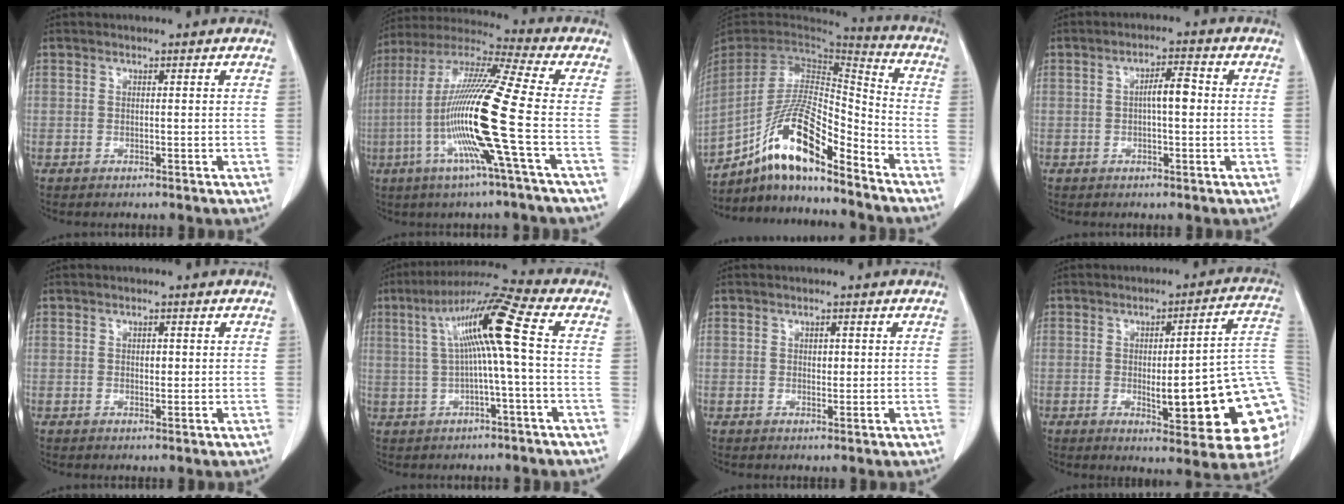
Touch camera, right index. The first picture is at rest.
{"total": 17.3, "force": [-4.2, -1.7, 16.7], "torque": [-0.332, -0.011, -0.097]}
{"total": 15.6, "force": [-10.6, 2.7, 11.1], "torque": [-0.208, 0.011, -0.190]}
{"total": 3.8, "force": [0.0, 0.9, 3.7], "torque": [-0.063, 0.011, -0.002]}
{"total": 1.2, "force": [0.2, 0.7, 0.9], "torque": [-0.013, 0.000, 0.004]}
{"total": 10.6, "force": [1.2, -0.8, 10.5], "torque": [-0.187, 0.029, 0.021]}
{"total": 1.2, "force": [0.3, 0.8, 0.9], "torque": [-0.012, -0.001, 0.005]}
{"total": 20.8, "force": [-3.2, 3.5, 20.2], "torque": [-0.175, 0.015, -0.027]}